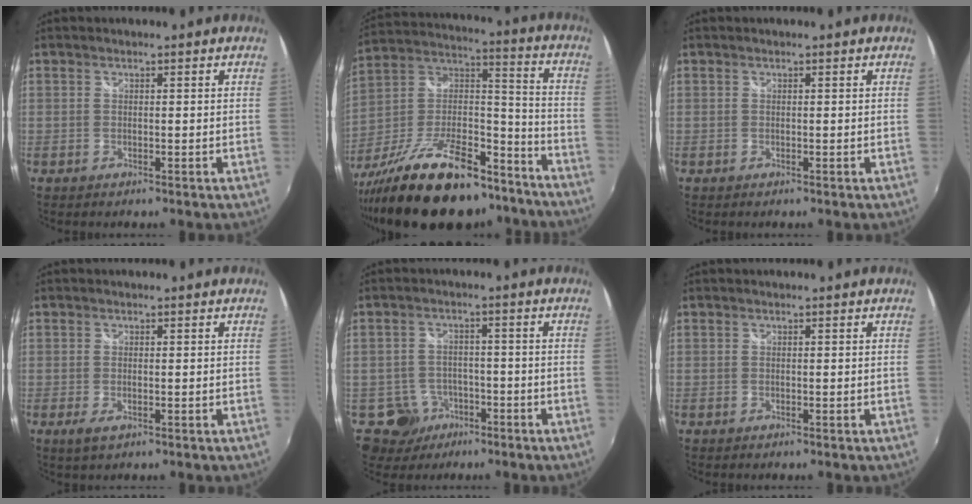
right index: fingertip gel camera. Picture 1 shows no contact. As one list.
[{"total": 27.0, "force": [-19.2, 10.8, 15.7], "torque": [-0.285, 0.004, -0.294]}, {"total": 0.0}, {"total": 2.2, "force": [-0.6, 1.0, 1.8], "torque": [-0.035, -0.009, -0.007]}, {"total": 6.6, "force": [-3.4, 5.6, 0.9], "torque": [-0.035, 0.012, -0.044]}, {"total": 0.0}]